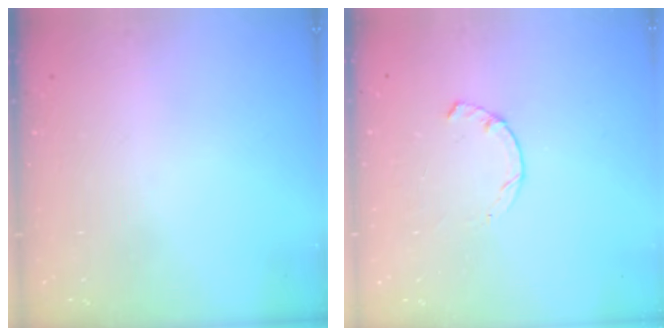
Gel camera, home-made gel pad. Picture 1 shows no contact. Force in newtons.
{"total": 1.9, "press": 1.9, "slide": 0.3}